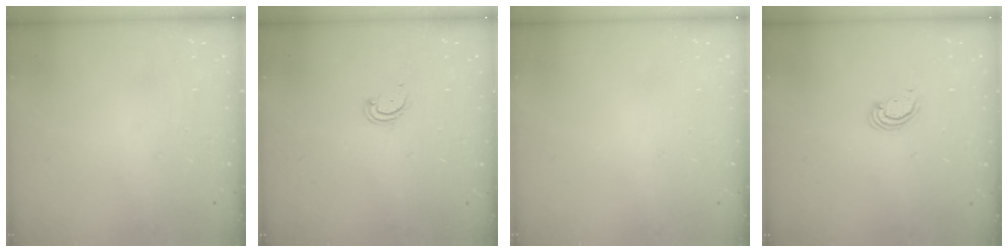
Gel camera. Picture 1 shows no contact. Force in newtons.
{"total": 2.3, "press": 2.3, "slide": 0.2}
{"total": 0.0}
{"total": 2.5, "press": 2.5, "slide": 0.2}